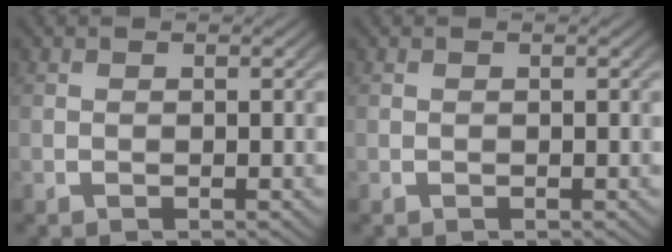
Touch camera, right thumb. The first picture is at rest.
{"total": 0.0}